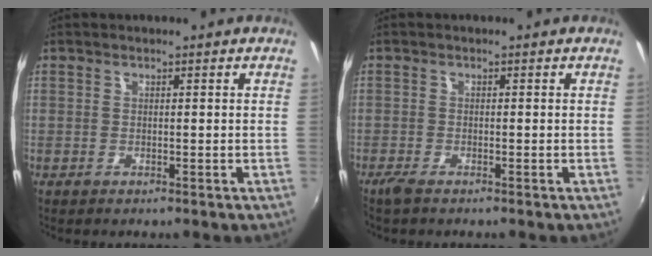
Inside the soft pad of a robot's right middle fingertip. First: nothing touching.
{"total": 1.9, "force": [-1.5, 0.3, 1.1], "torque": [-0.027, -0.007, -0.032]}